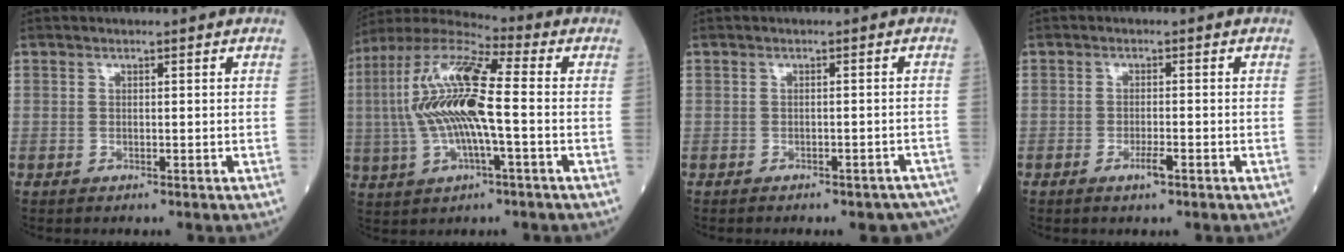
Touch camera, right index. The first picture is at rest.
{"total": 16.1, "force": [-0.3, 2.9, 15.8], "torque": [-0.331, 0.013, -0.013]}
{"total": 9.1, "force": [-8.0, 2.9, 3.0], "torque": [-0.028, 0.005, -0.079]}
{"total": 2.2, "force": [-1.2, 0.2, 1.9], "torque": [-0.034, -0.002, -0.021]}